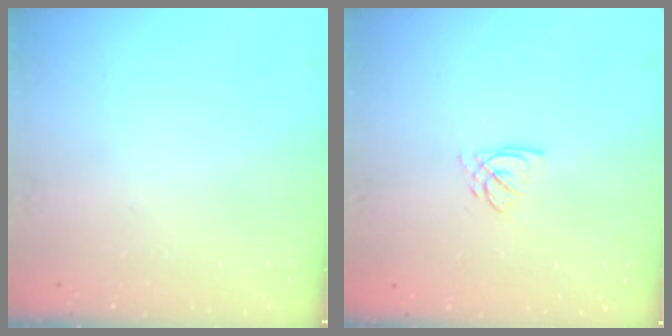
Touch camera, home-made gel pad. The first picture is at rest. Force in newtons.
{"total": 2.5, "press": 2.5, "slide": 0.3}